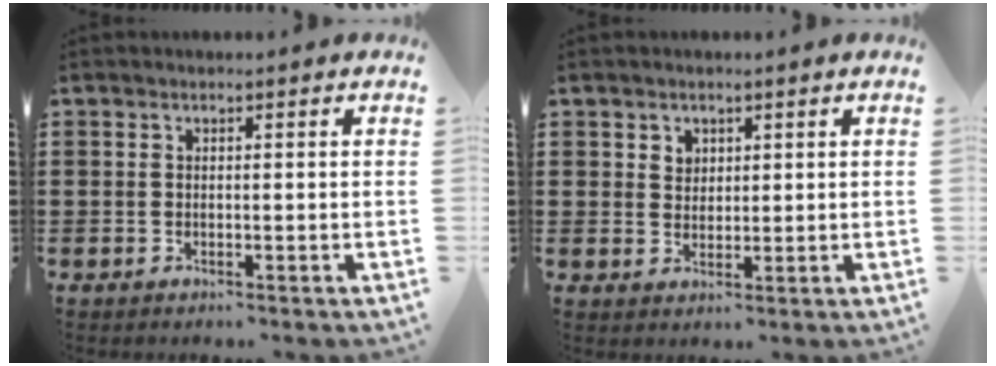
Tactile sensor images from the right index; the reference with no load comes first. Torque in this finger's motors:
{"motor_torque": [0.01, -0.01, 0.00, 0.02]}